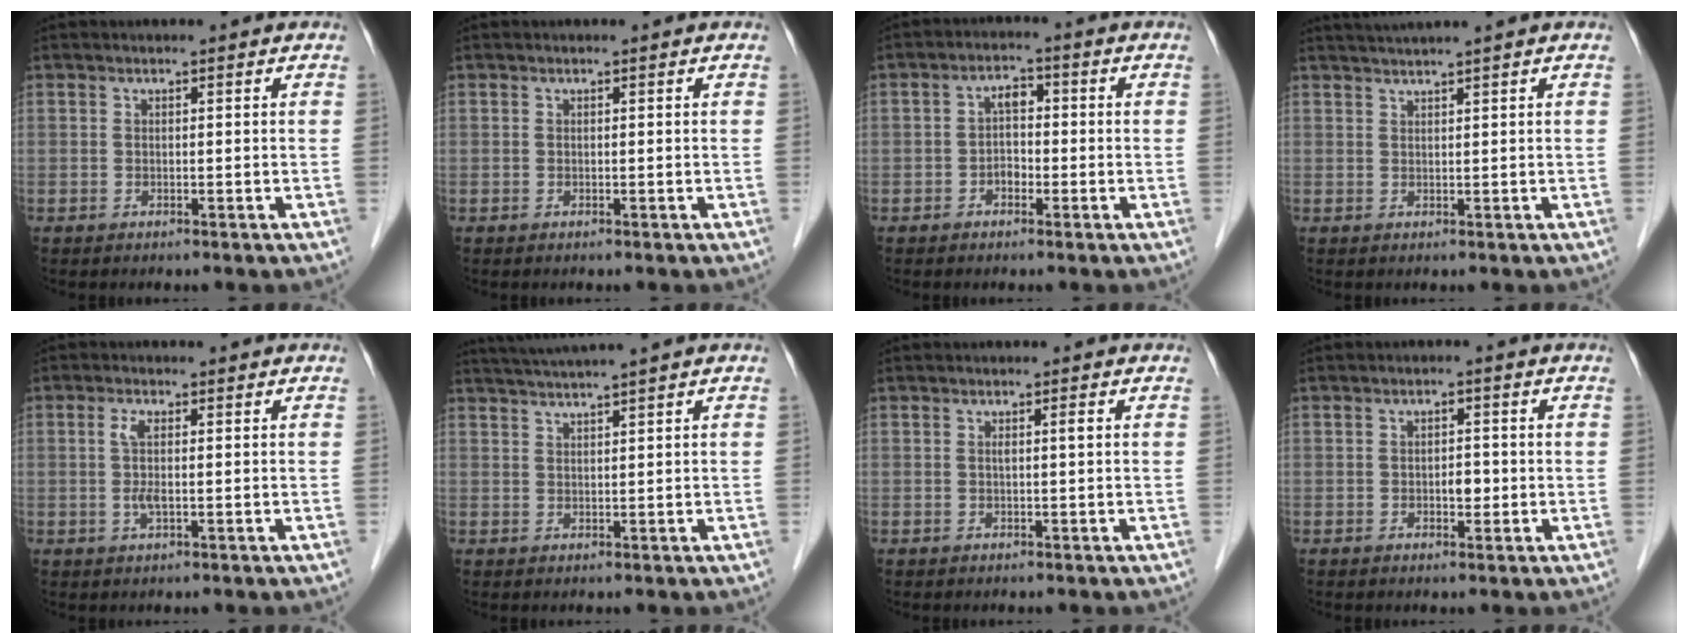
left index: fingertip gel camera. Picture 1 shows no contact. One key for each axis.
{"total": 0.0}
{"total": 3.2, "fx": -0.9, "fy": 2.2, "fz": 2.1, "tx": -0.038, "ty": 0.017, "tz": -0.019}
{"total": 3.3, "fx": 2.8, "fy": -1.1, "fz": 1.3, "tx": -0.020, "ty": 0.015, "tz": 0.056}
{"total": 2.8, "fx": 0.1, "fy": 0.6, "fz": 2.7, "tx": -0.061, "ty": -0.001, "tz": 0.000}
{"total": 4.9, "fx": 4.2, "fy": -1.4, "fz": 2.1, "tx": -0.038, "ty": 0.016, "tz": 0.079}
{"total": 1.0, "fx": 0.1, "fy": -0.2, "fz": 0.9, "tx": -0.016, "ty": 0.002, "tz": 0.000}
{"total": 2.3, "fx": -0.4, "fy": 1.3, "fz": 1.8, "tx": -0.026, "ty": 0.003, "tz": -0.005}